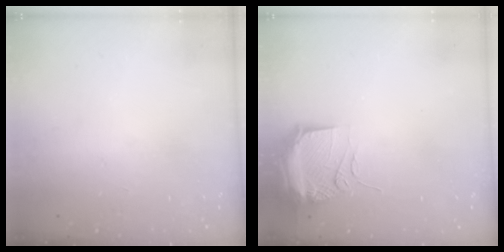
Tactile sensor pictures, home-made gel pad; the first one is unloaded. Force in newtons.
{"total": 14.7, "press": 10.7, "slide": 10.1}